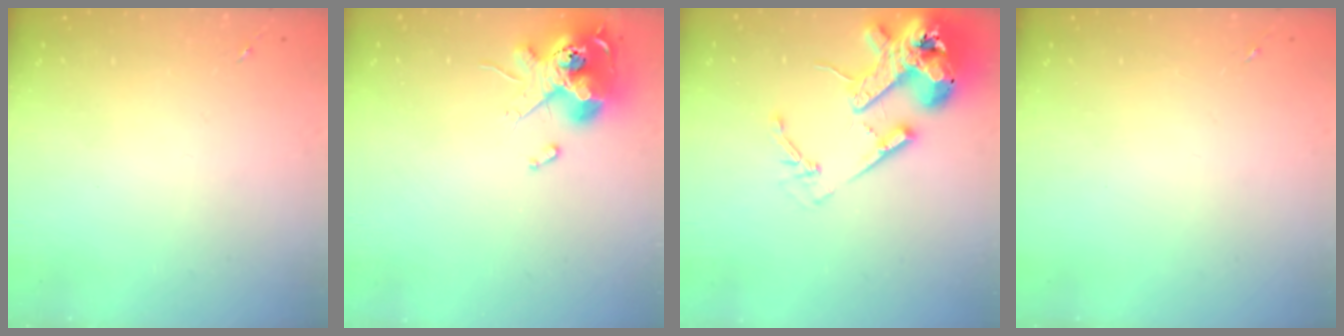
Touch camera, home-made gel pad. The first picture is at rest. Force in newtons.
{"total": 14.0, "press": 13.9, "slide": 1.5}
{"total": 17.7, "press": 17.5, "slide": 2.4}
{"total": 0.0}